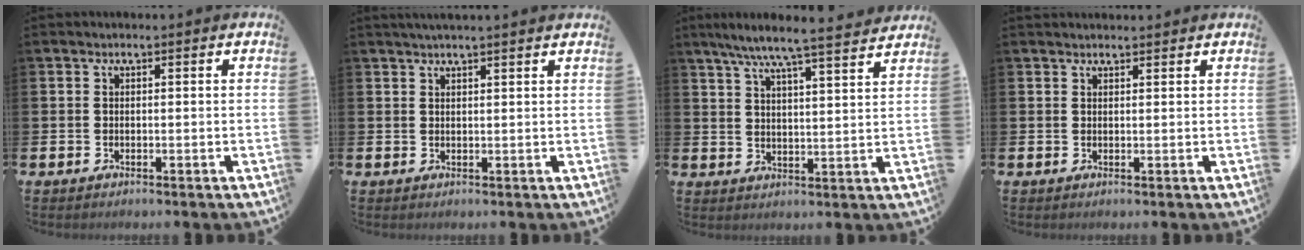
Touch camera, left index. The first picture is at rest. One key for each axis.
{"total": 1.9, "fx": 1.8, "fy": -0.3, "fz": 0.5, "tx": -0.008, "ty": -0.004, "tz": 0.033}
{"total": 7.5, "fx": 6.8, "fy": -0.3, "fz": 3.1, "tx": -0.076, "ty": -0.042, "tz": 0.116}
{"total": 1.3, "fx": 1.3, "fy": 0.3, "fz": 0.2, "tx": 0.009, "ty": -0.002, "tz": 0.020}